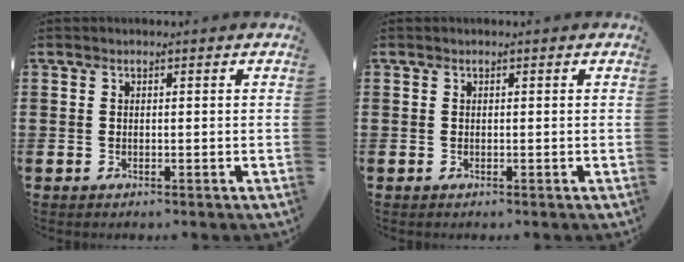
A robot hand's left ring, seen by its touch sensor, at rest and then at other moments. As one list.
[{"total": 0.0}]